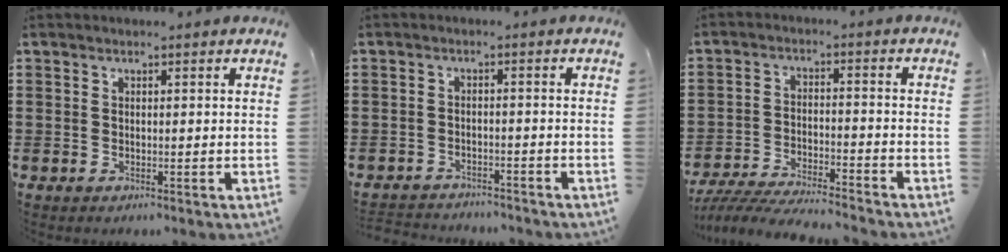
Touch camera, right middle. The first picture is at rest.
{"total": 2.3, "force": [-2.3, 0.3, -0.1], "torque": [-0.005, 0.000, -0.050]}
{"total": 5.9, "force": [-5.7, 0.2, 1.5], "torque": [-0.034, -0.002, -0.114]}